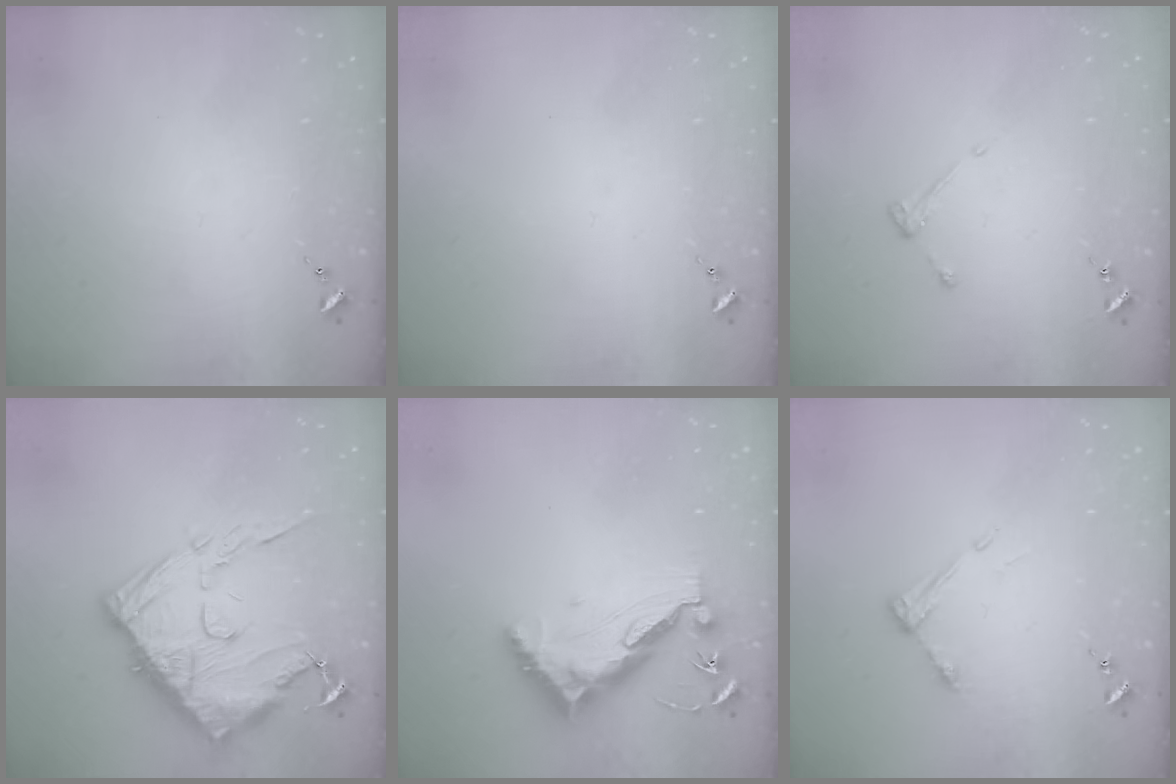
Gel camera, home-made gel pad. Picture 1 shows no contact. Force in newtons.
{"total": 0.0}
{"total": 3.0, "press": 3.0, "slide": 0.4}
{"total": 18.7, "press": 18.6, "slide": 1.2}
{"total": 10.7, "press": 10.6, "slide": 0.9}
{"total": 6.4, "press": 6.4, "slide": 0.4}